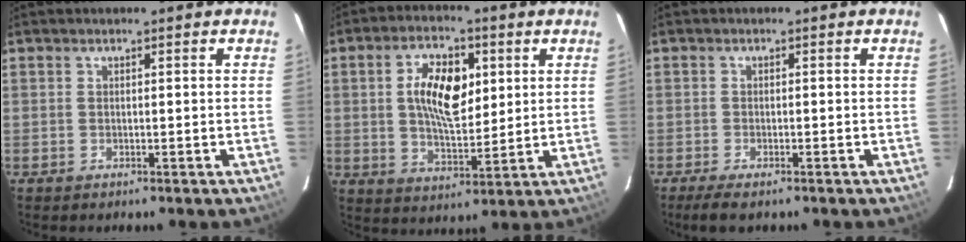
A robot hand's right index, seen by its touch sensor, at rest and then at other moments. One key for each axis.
{"total": 11.2, "fx": 2.6, "fy": 5.8, "fz": 9.3, "tx": -0.167, "ty": 0.014, "tz": 0.049}
{"total": 4.2, "fx": -3.1, "fy": 1.1, "fz": 2.6, "tx": -0.061, "ty": -0.015, "tz": -0.055}